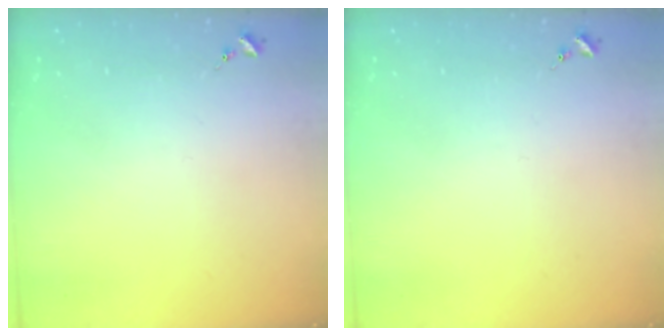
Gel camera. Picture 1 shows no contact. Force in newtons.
{"total": 0.0}